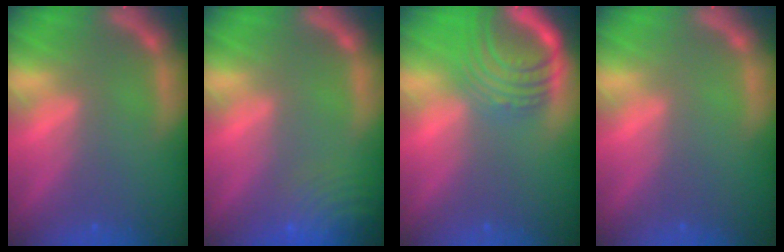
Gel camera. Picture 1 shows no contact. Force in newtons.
{"total": 10.0}
{"total": 8.1}
{"total": 0.0}